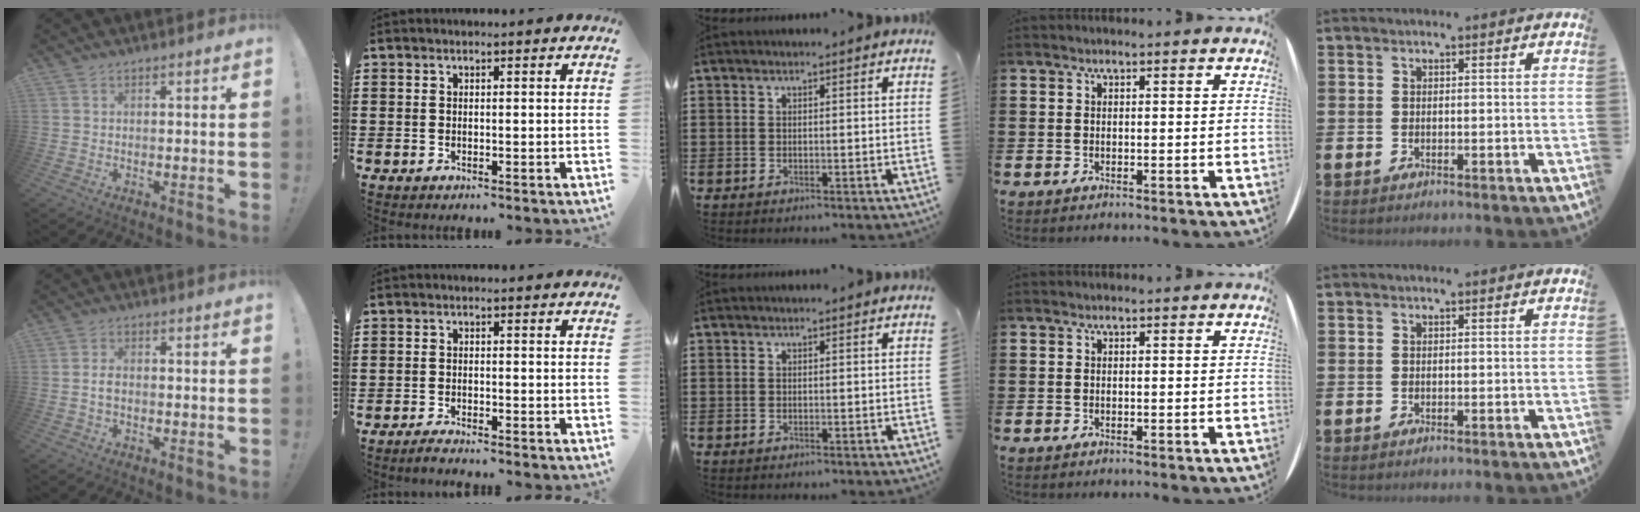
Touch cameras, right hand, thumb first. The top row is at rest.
{"thumb": {"total": 2.2, "force": [-0.4, 1.3, 1.8], "torque": [-0.030, 0.007, -0.008]}, "index": {"total": 1.2, "force": [-1.2, -0.2, 0.2], "torque": [-0.006, -0.001, -0.022]}}